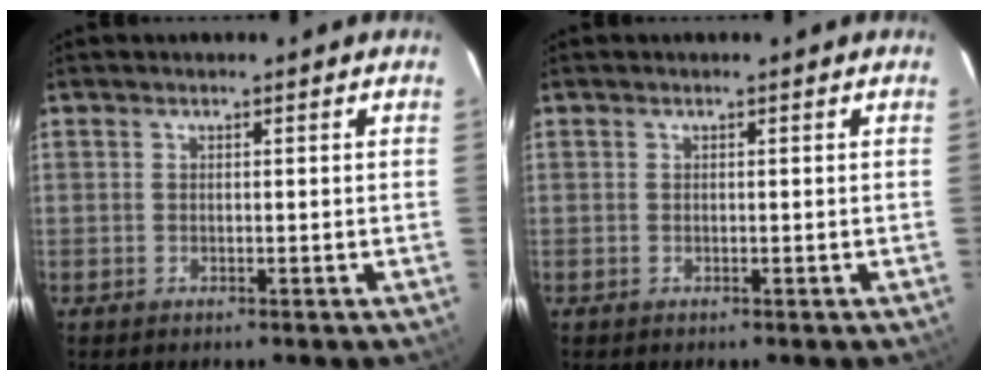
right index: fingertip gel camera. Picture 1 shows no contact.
{"total": 0.0}